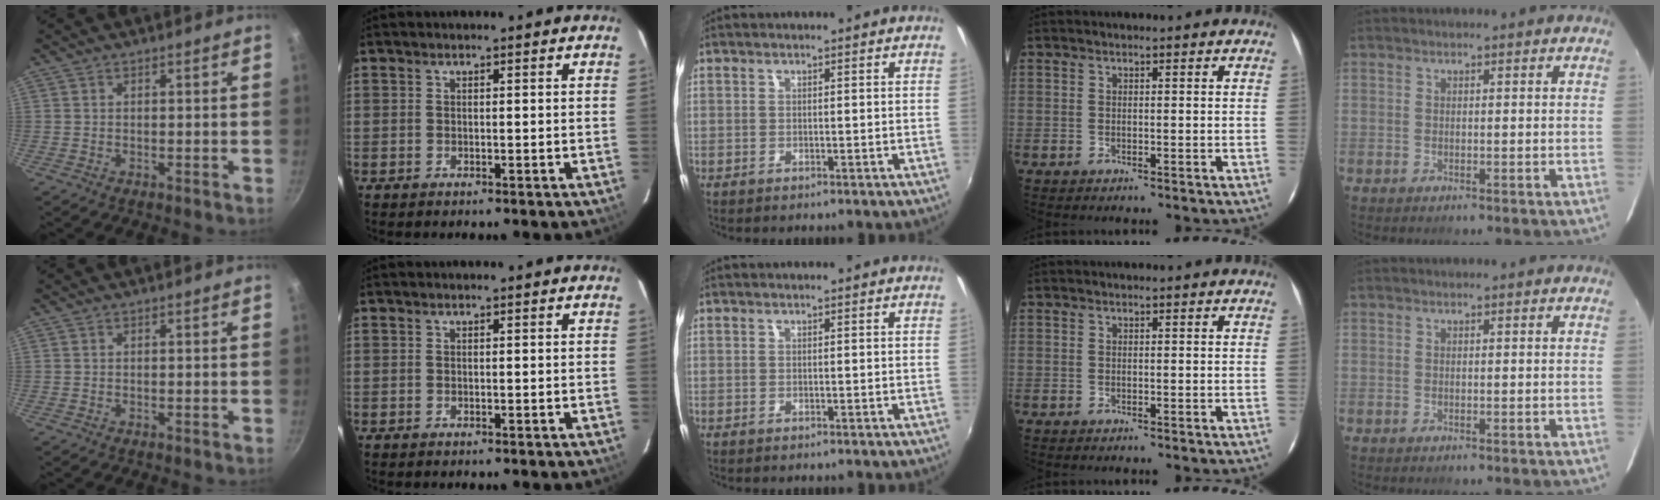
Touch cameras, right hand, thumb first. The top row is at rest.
{}